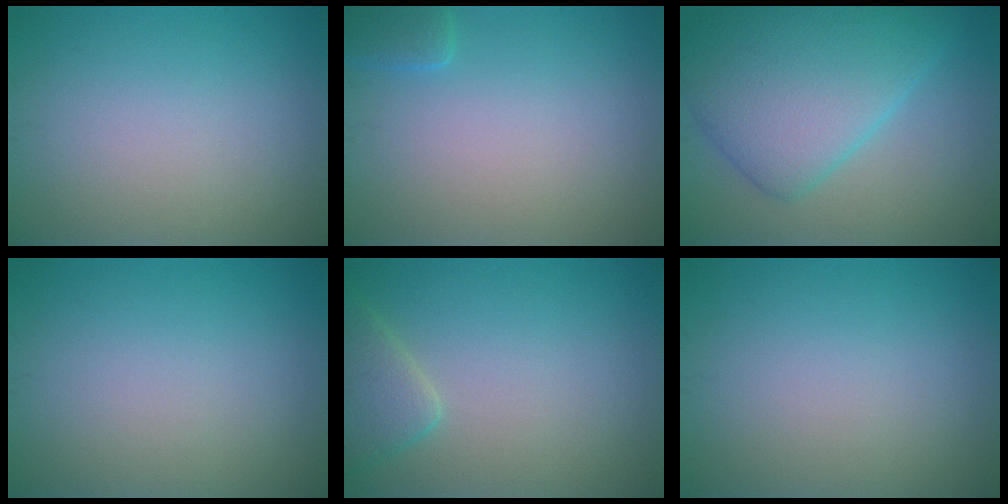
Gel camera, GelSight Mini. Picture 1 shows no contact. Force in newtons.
{"total": 1.4, "press": 1.4, "slide": 0.1}
{"total": 8.7, "press": 8.7, "slide": 0.1}
{"total": 0.0}
{"total": 2.9, "press": 2.9, "slide": 0.2}
{"total": 0.0}